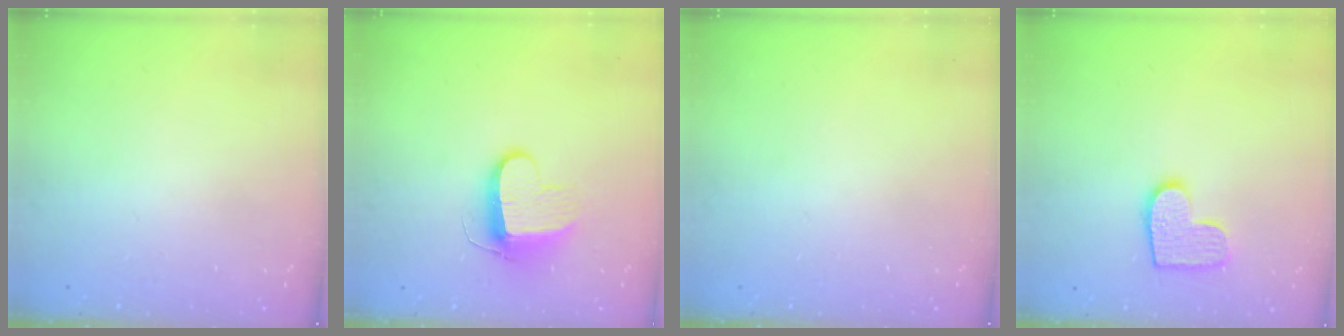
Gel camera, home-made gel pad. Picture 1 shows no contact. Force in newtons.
{"total": 9.9, "press": 9.9, "slide": 0.1}
{"total": 0.0}
{"total": 10.5, "press": 10.5, "slide": 0.6}